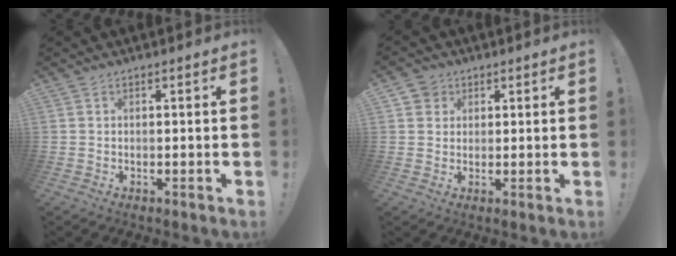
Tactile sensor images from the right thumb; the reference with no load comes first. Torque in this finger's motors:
{"motor_torque": [0.63, 0.54, 0.30, -0.14, -0.06]}